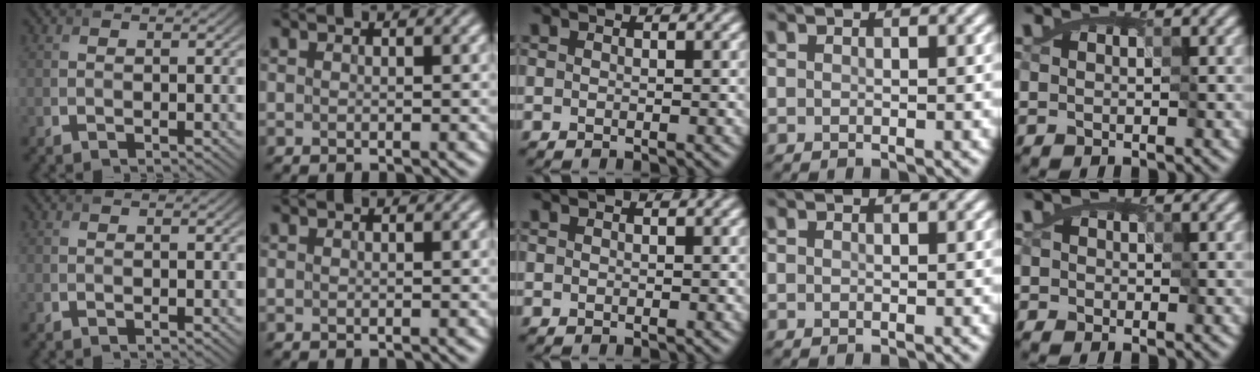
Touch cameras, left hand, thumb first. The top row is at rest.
{"little": {"total": 0.6, "force": [-0.2, 0.6, 0.1], "torque": [0.000, 0.003, -0.004]}}